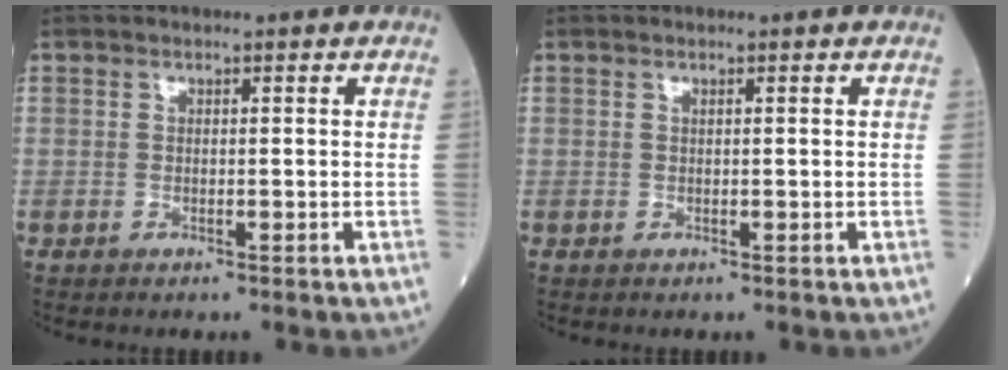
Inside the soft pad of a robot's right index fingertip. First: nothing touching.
{"total": 0.0}